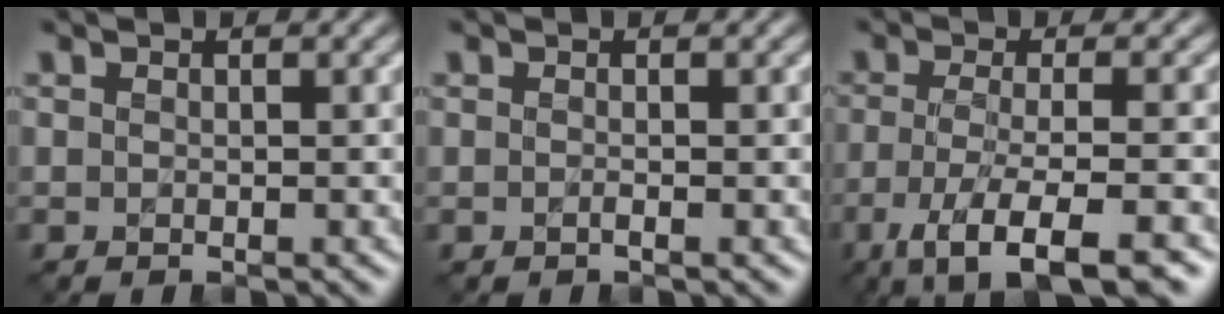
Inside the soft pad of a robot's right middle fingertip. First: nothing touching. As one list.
[{"total": 0.0}, {"total": 6.7, "force": [-3.3, 1.6, 5.5], "torque": [-0.091, -0.003, -0.063]}]